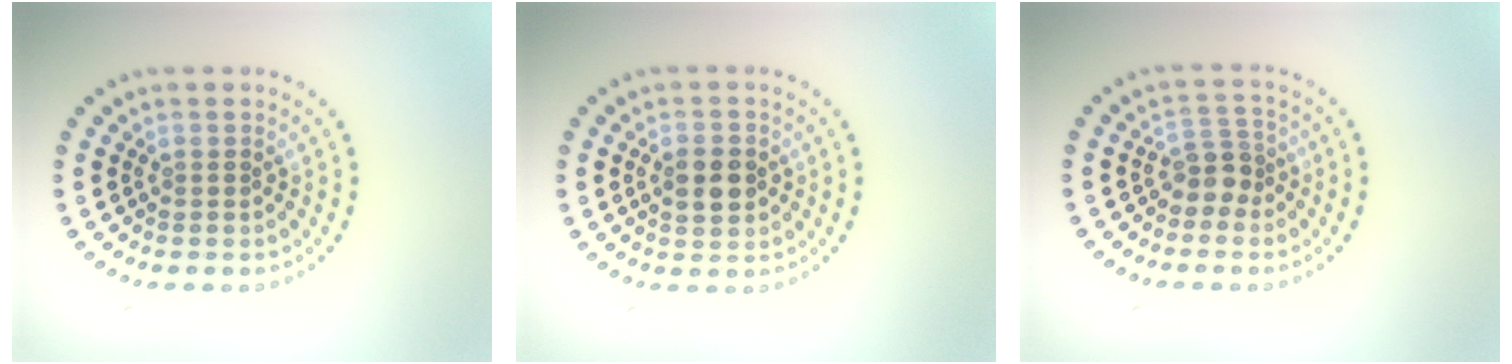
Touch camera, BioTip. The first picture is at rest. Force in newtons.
{"total": 3.3, "press": 3.3, "slide": 0.1}
{"total": 2.3, "press": 1.8, "slide": 1.5}